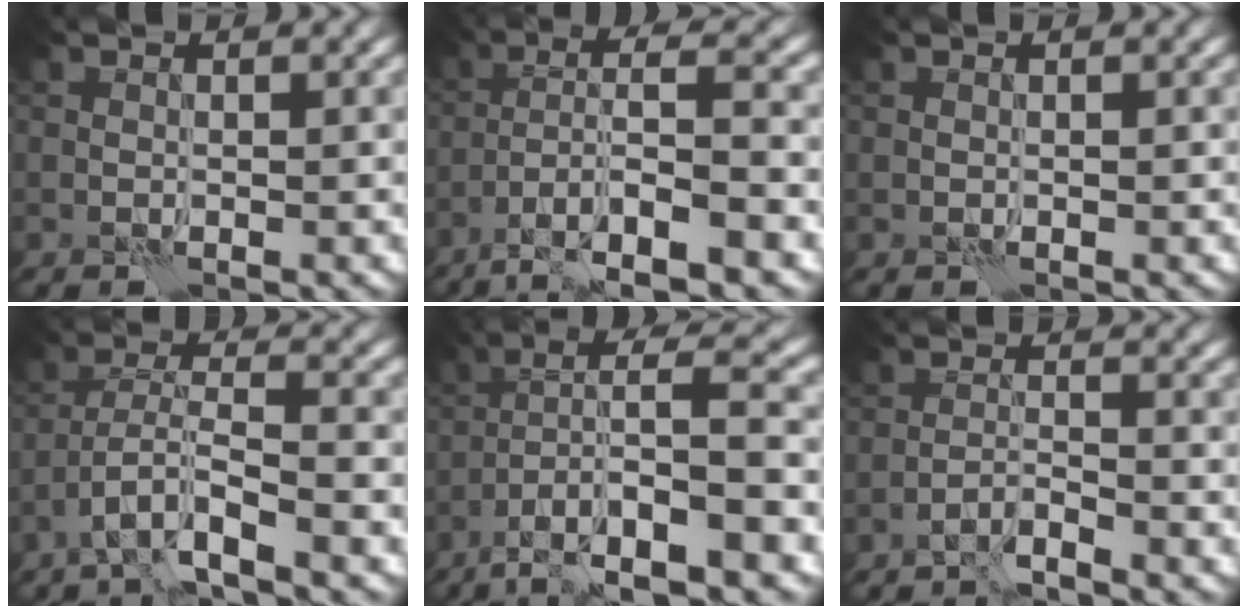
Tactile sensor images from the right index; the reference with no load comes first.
{"total": 8.5, "force": [-4.4, 1.9, 7.1], "torque": [-0.127, 0.007, -0.080]}
{"total": 0.0}
{"total": 5.5, "force": [-3.7, 1.1, 3.9], "torque": [-0.071, 0.006, -0.076]}
{"total": 11.1, "force": [-4.9, 2.4, 9.6], "torque": [-0.168, 0.017, -0.082]}
{"total": 2.1, "force": [-1.9, 0.0, 1.0], "torque": [-0.015, 0.007, -0.043]}